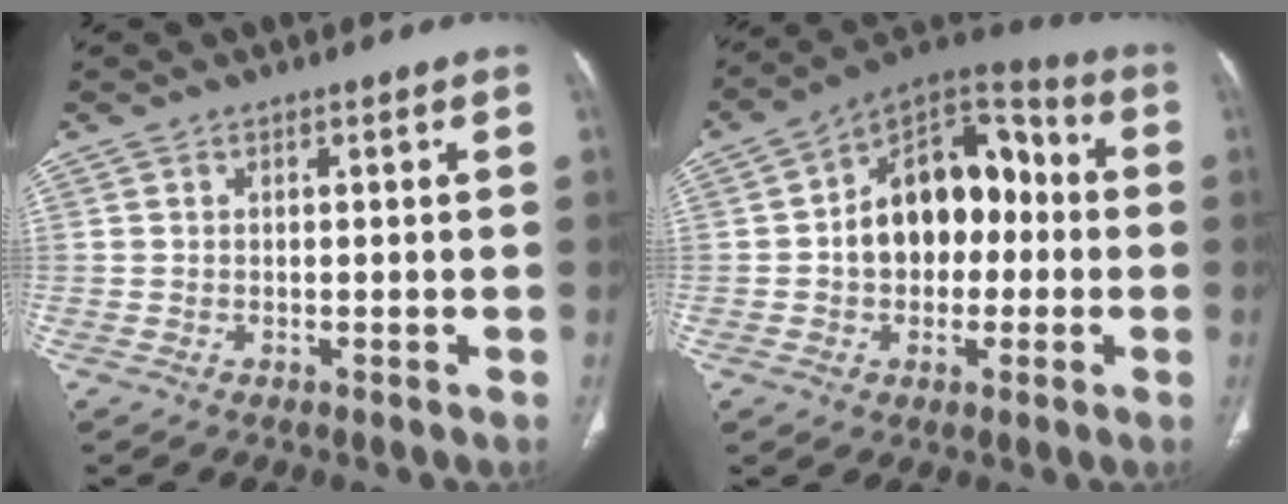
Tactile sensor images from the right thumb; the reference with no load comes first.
{"total": 17.4, "force": [-0.1, 11.9, 12.7], "torque": [-0.145, 0.047, -0.011]}